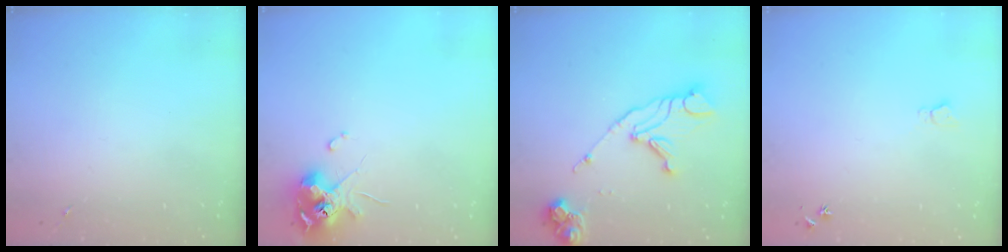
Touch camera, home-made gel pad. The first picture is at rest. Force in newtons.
{"total": 11.3, "press": 11.2, "slide": 1.5}
{"total": 14.7, "press": 14.6, "slide": 1.7}
{"total": 3.9, "press": 3.9, "slide": 0.4}